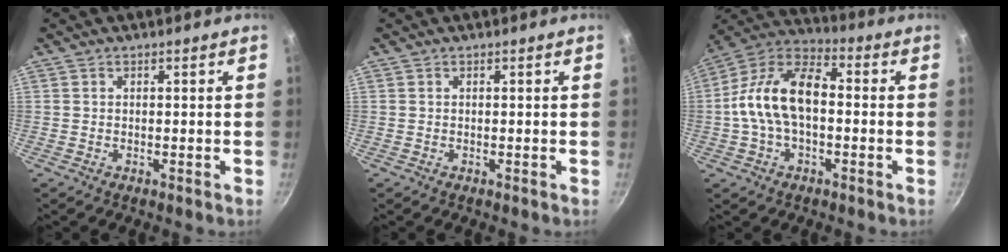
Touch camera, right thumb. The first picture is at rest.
{"total": 0.0}
{"total": 15.2, "force": [-0.4, 8.8, 12.4], "torque": [-0.232, 0.042, -0.016]}